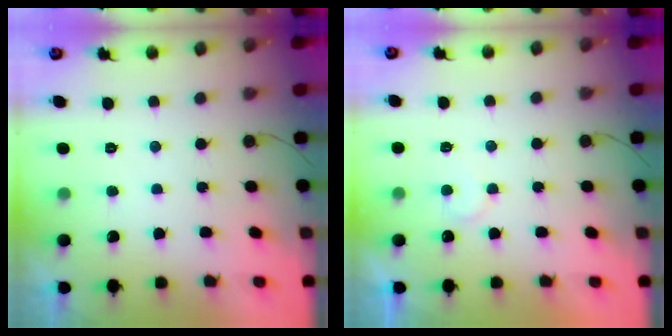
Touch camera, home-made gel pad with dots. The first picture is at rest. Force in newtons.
{"total": 4.8, "press": 4.8, "slide": 0.3}